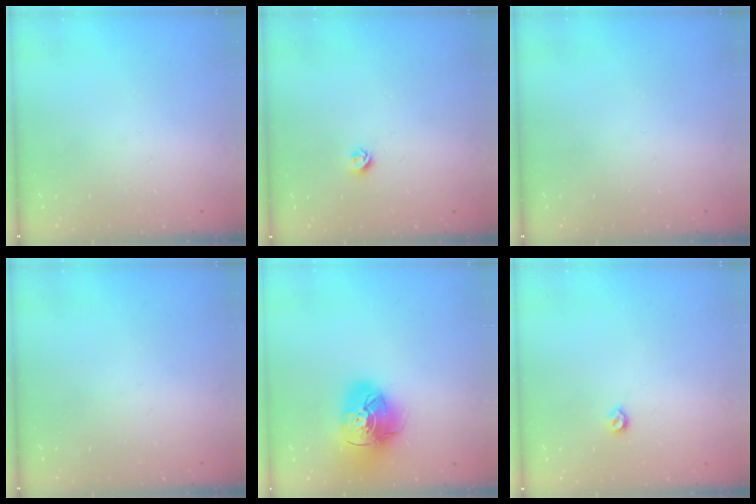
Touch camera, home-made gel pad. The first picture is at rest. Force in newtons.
{"total": 5.0, "press": 4.9, "slide": 0.7}
{"total": 0.0}
{"total": 0.0}
{"total": 15.6, "press": 15.5, "slide": 1.6}
{"total": 4.0, "press": 3.9, "slide": 0.8}